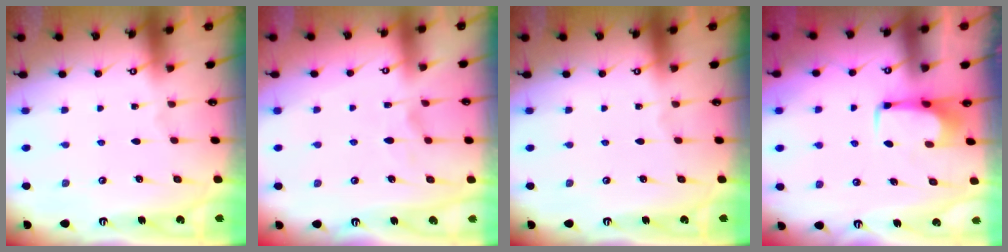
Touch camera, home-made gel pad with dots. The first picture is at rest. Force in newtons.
{"total": 2.3, "press": 2.0, "slide": 1.2}
{"total": 0.0}
{"total": 1.7, "press": 1.6, "slide": 0.5}